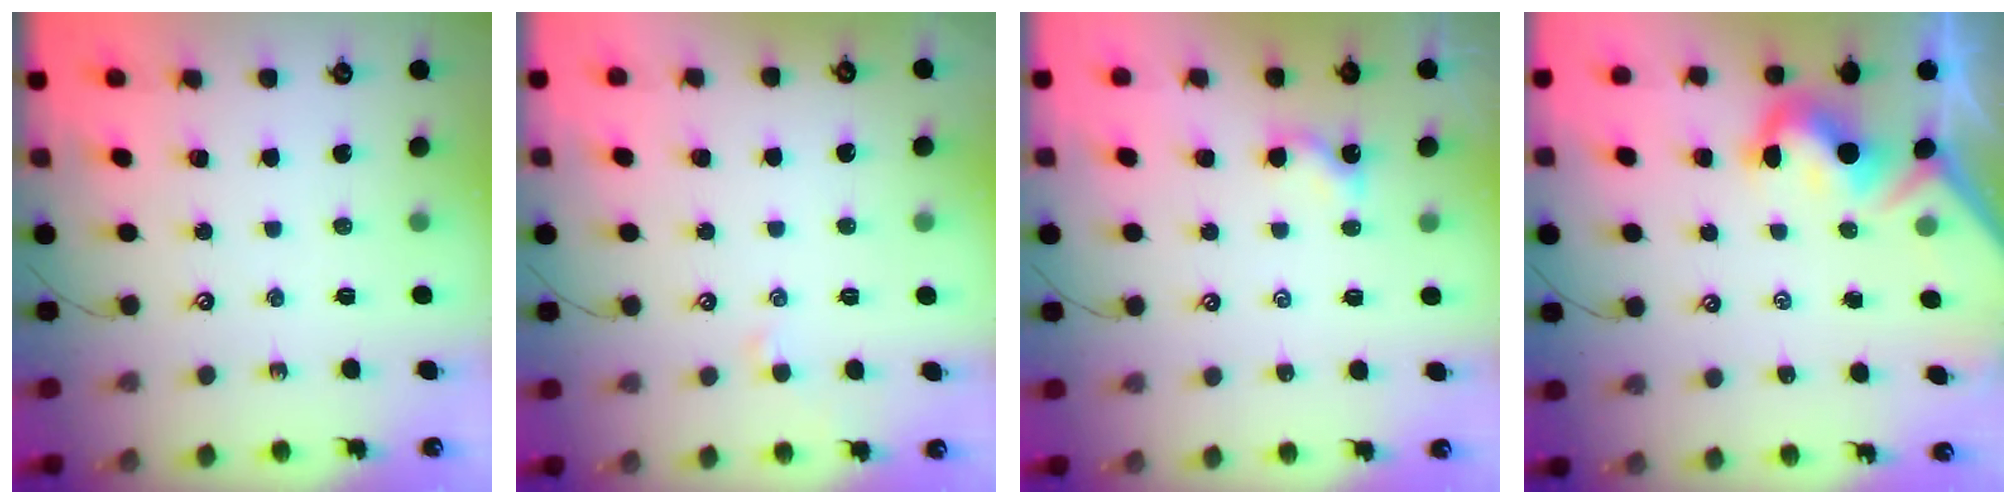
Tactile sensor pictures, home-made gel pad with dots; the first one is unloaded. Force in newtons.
{"total": 1.4, "press": 1.3, "slide": 0.3}
{"total": 0.6, "press": 0.5, "slide": 0.3}
{"total": 6.0, "press": 5.9, "slide": 1.0}